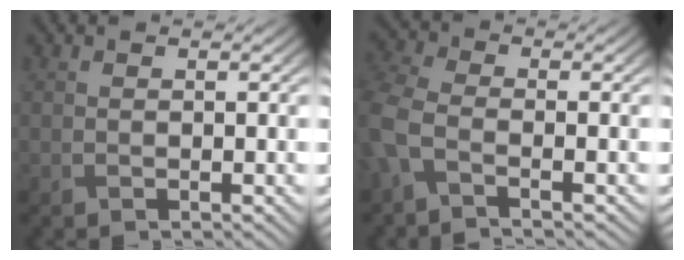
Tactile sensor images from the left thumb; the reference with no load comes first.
{"total": 4.8, "force": [-2.3, 2.4, 3.4], "torque": [-0.098, -0.010, -0.059]}